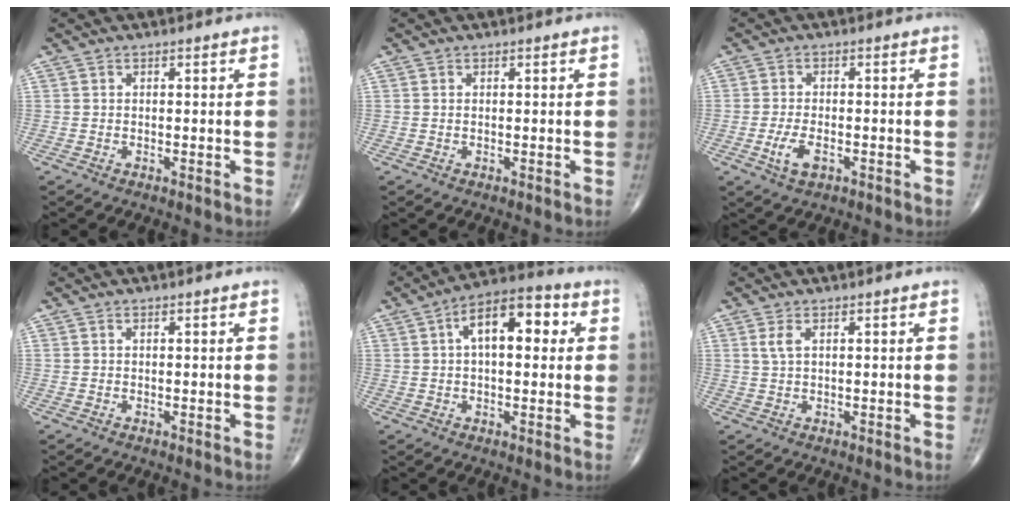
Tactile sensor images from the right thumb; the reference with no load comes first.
{"total": 0.0}
{"total": 4.4, "force": [-1.6, 2.2, 3.5], "torque": [-0.071, 0.002, -0.027]}
{"total": 0.0}
{"total": 11.9, "force": [2.8, 5.9, 9.9], "torque": [-0.138, 0.028, 0.035]}
{"total": 1.9, "force": [0.8, 0.7, 1.6], "torque": [-0.041, 0.004, 0.022]}